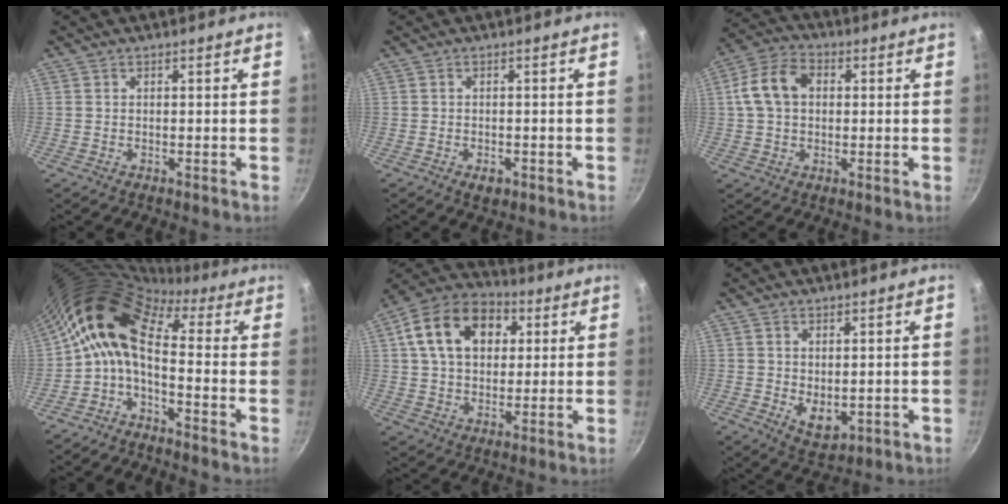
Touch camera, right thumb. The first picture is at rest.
{"total": 2.3, "force": [-1.1, 1.3, 1.5], "torque": [-0.024, 0.007, -0.013]}
{"total": 9.7, "force": [1.3, 7.0, 6.5], "torque": [-0.108, 0.022, 0.011]}
{"total": 11.1, "force": [0.0, 6.3, 9.2], "torque": [-0.173, 0.032, -0.022]}
{"total": 17.3, "force": [5.0, 12.1, 11.3], "torque": [-0.172, 0.016, 0.071]}
{"total": 5.4, "force": [0.3, 3.4, 4.2], "torque": [-0.061, -0.020, 0.015]}